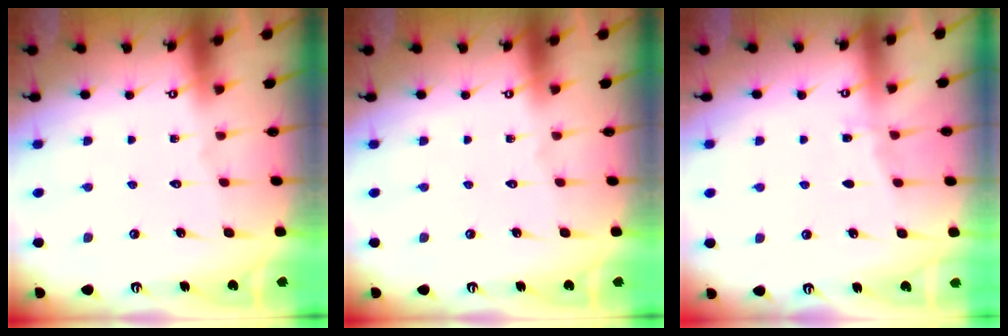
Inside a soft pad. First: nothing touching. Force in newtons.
{"total": 0.0}
{"total": 3.9, "press": 3.9, "slide": 0.5}